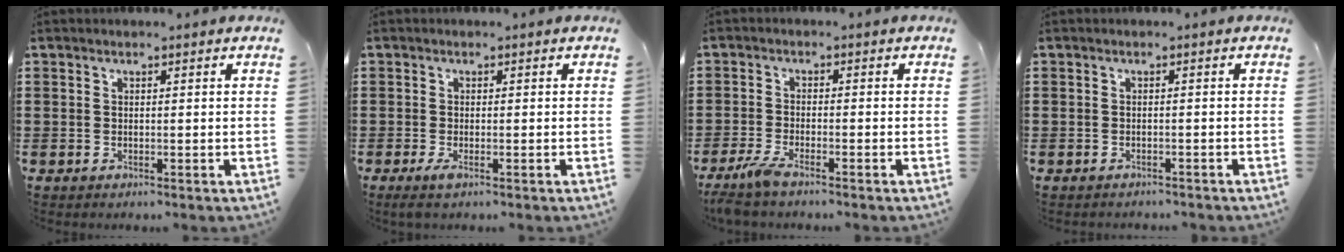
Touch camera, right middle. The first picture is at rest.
{"total": 1.5, "force": [-0.5, 0.1, 1.4], "torque": [-0.033, -0.010, -0.010]}
{"total": 3.1, "force": [-2.4, 0.1, 1.9], "torque": [-0.062, -0.013, -0.053]}
{"total": 0.8, "force": [-0.8, 0.2, -0.1], "torque": [-0.001, 0.001, -0.017]}